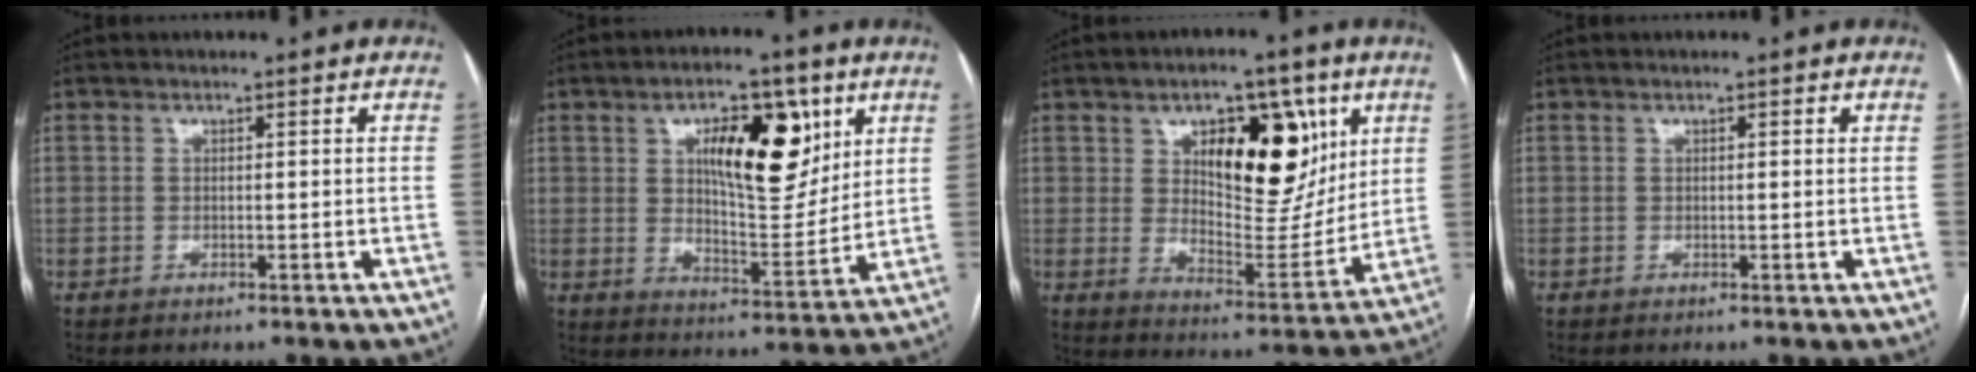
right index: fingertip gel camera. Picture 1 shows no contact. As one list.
[{"total": 14.1, "force": [5.6, 5.4, 11.8], "torque": [-0.178, 0.007, 0.096]}, {"total": 16.2, "force": [6.3, 7.2, 13.1], "torque": [-0.182, 0.003, 0.108]}, {"total": 0.6, "force": [0.3, 0.0, 0.5], "torque": [-0.009, 0.001, 0.002]}]